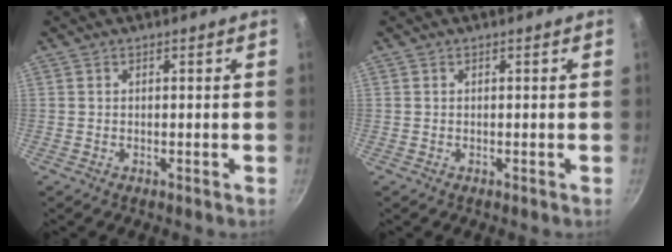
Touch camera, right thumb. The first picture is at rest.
{"total": 0.0}